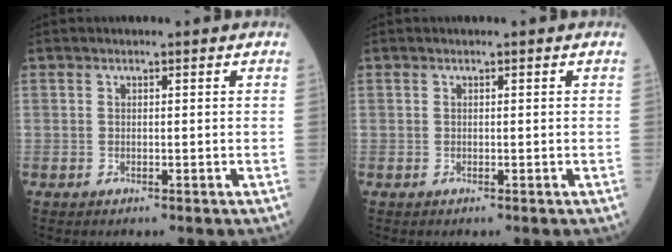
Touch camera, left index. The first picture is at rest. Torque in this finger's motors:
{"motor_torque": [-0.02, -0.03, 0.01, 0.00]}